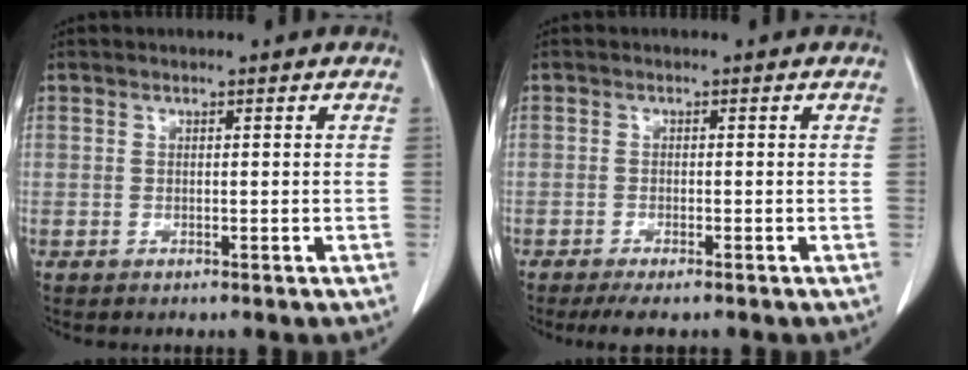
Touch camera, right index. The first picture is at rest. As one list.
[{"total": 3.3, "force": [-2.5, 0.5, 2.0], "torque": [-0.031, -0.008, -0.040]}]